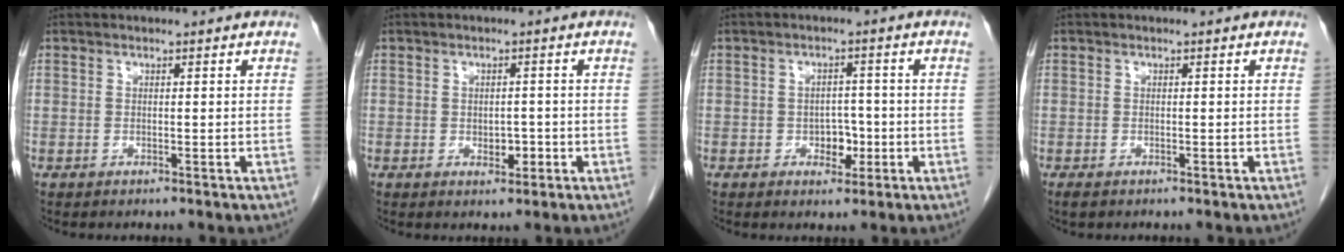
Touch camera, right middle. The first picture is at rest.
{"total": 2.2, "force": [-0.6, 1.4, 1.6], "torque": [-0.018, 0.003, -0.005]}
{"total": 3.5, "force": [-1.0, 2.3, 2.4], "torque": [-0.026, 0.006, -0.012]}
{"total": 0.9, "force": [-0.6, 0.4, 0.5], "torque": [-0.013, -0.001, -0.007]}